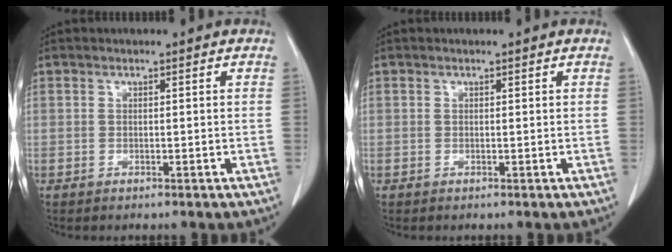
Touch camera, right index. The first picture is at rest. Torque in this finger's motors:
{"motor_torque": [0.11, 0.03, 0.04, 0.01]}